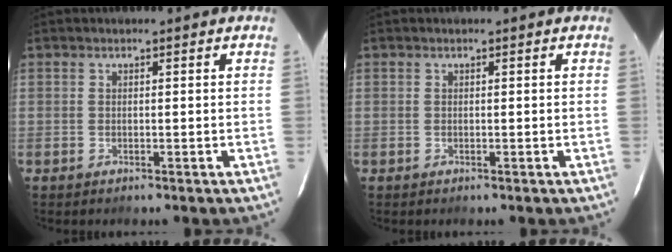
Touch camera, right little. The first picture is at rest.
{"total": 0.0}